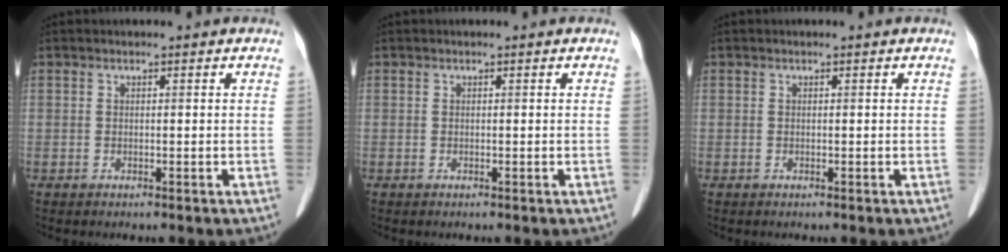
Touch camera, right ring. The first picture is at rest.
{"total": 0.0}
{"total": 0.0}